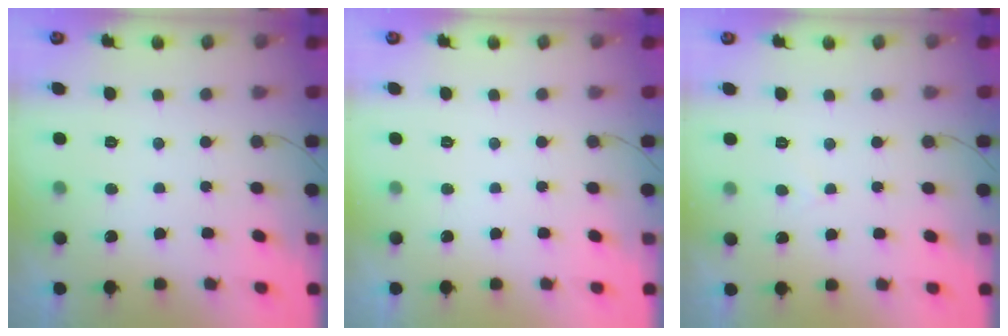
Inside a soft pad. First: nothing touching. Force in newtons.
{"total": 0.0}
{"total": 2.2, "press": 2.2, "slide": 0.3}